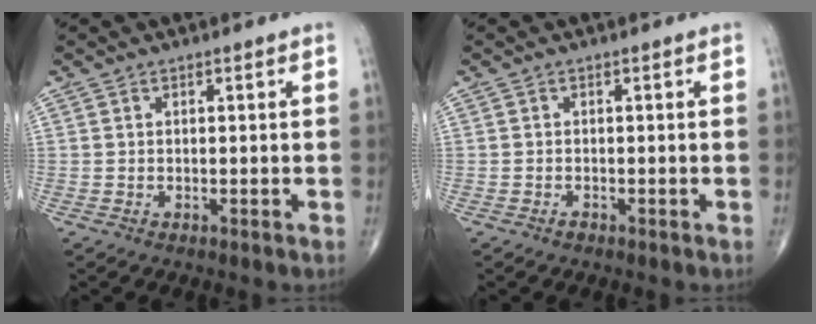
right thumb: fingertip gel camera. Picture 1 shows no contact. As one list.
[{"total": 0.6, "force": [-0.5, 0.3, 0.2], "torque": [-0.002, 0.000, -0.010]}]